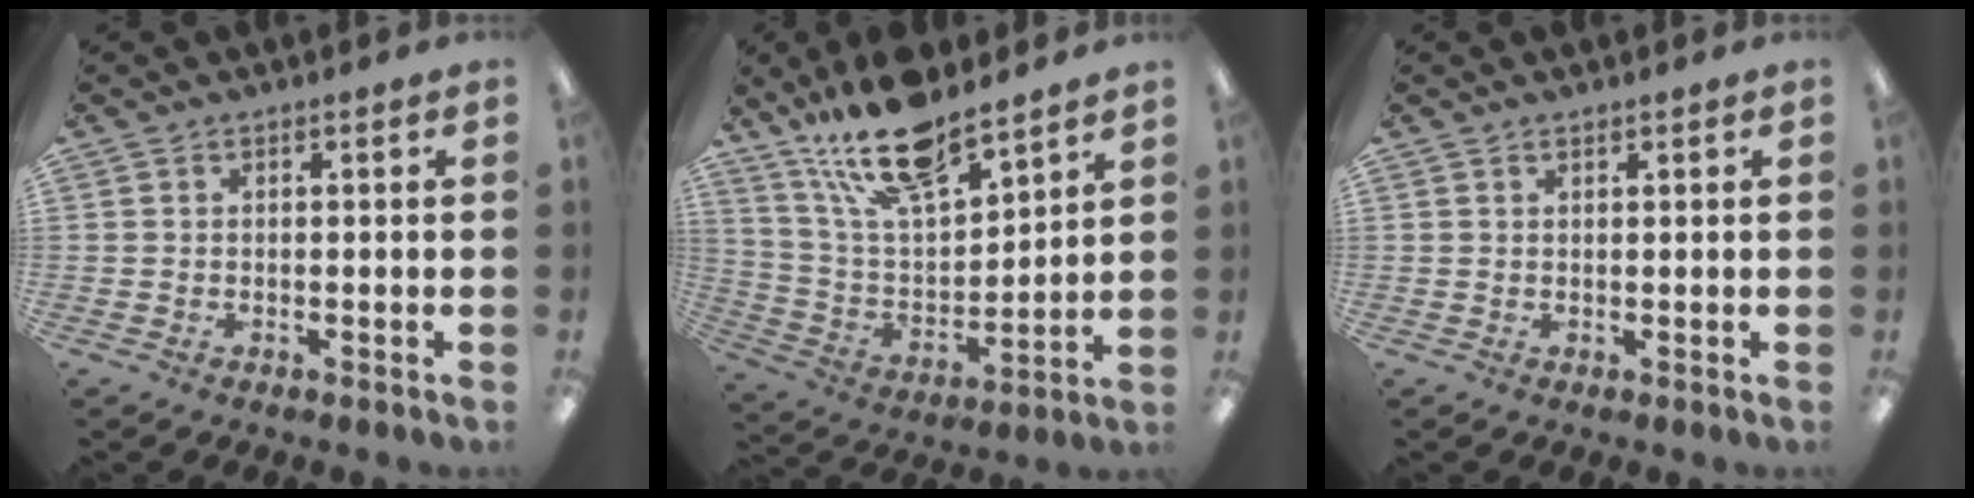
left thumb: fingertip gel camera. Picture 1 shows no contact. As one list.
[{"total": 18.3, "force": [14.3, 6.3, 9.6], "torque": [-0.187, -0.076, 0.250]}, {"total": 0.7, "force": [0.7, 0.2, 0.3], "torque": [-0.006, 0.001, 0.012]}]